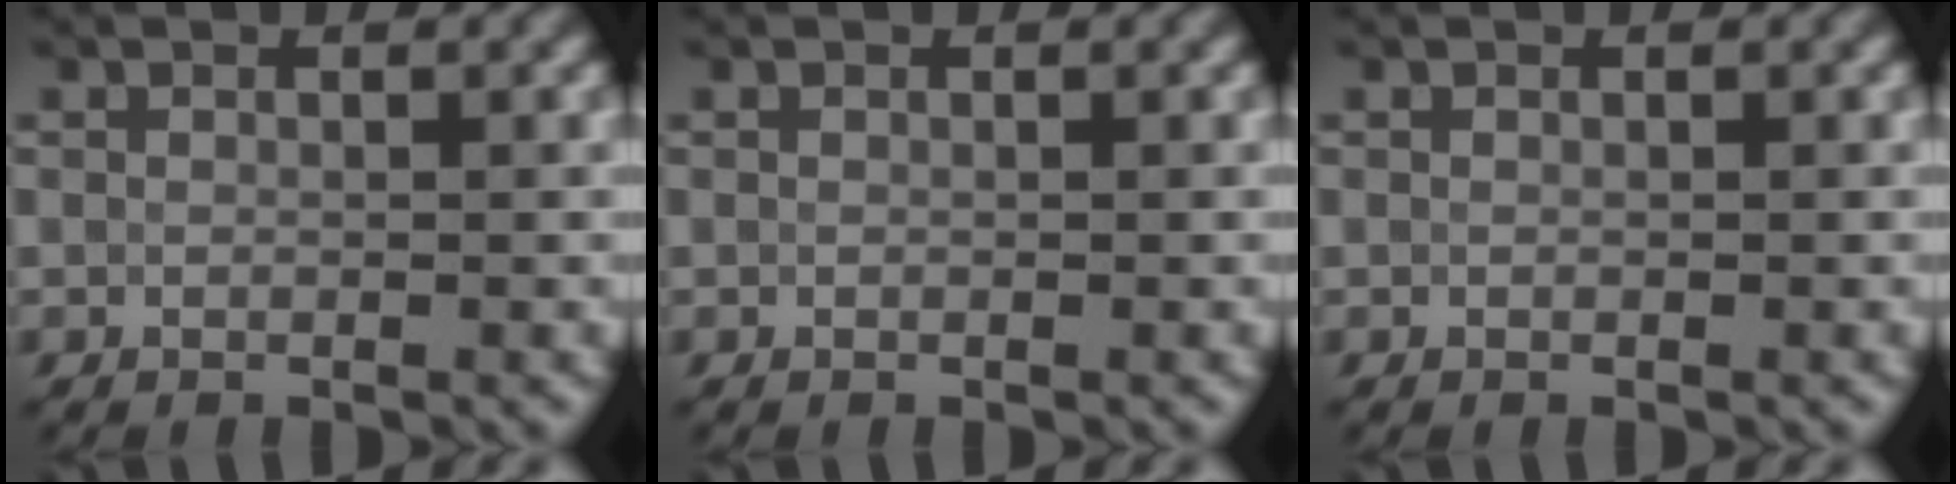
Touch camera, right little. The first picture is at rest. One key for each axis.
{"total": 0.0}
{"total": 0.0}